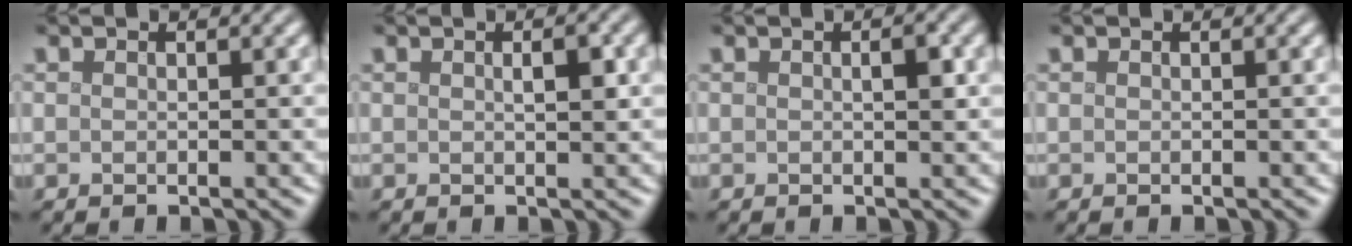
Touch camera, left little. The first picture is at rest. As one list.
[{"total": 1.9, "force": [0.4, 0.4, 1.8], "torque": [-0.025, 0.003, 0.007]}, {"total": 1.5, "force": [0.3, 0.3, 1.5], "torque": [-0.021, 0.002, 0.005]}, {"total": 0.0}]